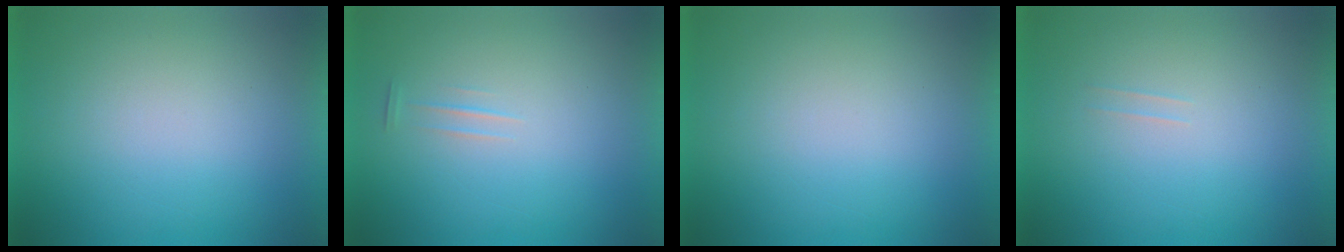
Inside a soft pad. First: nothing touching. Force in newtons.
{"total": 1.1}
{"total": 1.2}
{"total": 1.1}